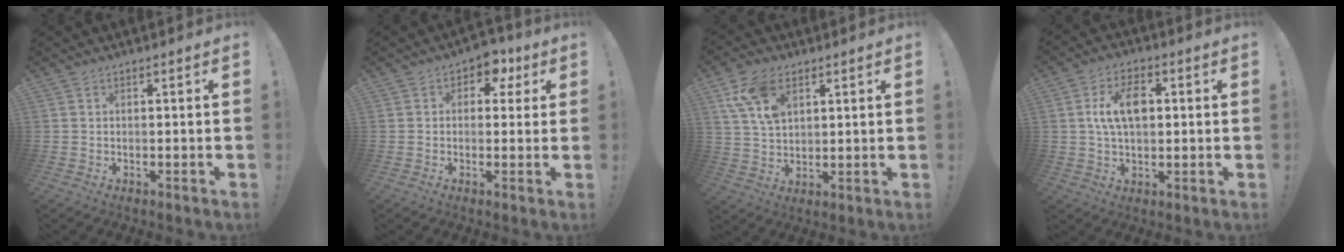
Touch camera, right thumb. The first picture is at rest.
{"total": 5.5, "force": [2.1, 4.3, 2.7], "torque": [-0.018, -0.013, 0.035]}
{"total": 11.5, "force": [5.8, 6.9, 7.2], "torque": [-0.139, -0.014, 0.109]}
{"total": 11.0, "force": [2.2, 7.1, 8.0], "torque": [-0.117, 0.007, 0.041]}